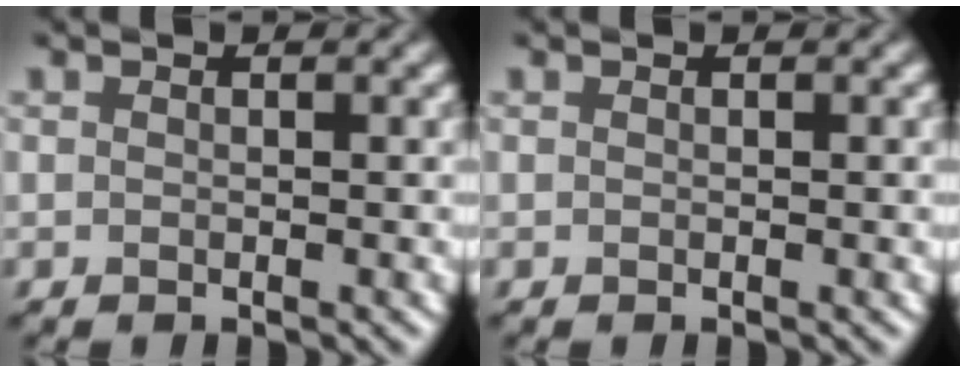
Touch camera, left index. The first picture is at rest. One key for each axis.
{"total": 0.0}